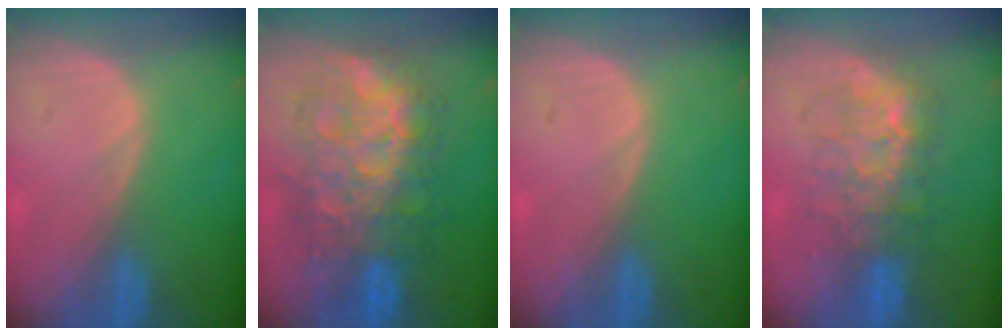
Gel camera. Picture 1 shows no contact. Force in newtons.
{"total": 12.2, "press": 12.2, "slide": 1.1}
{"total": 0.0}
{"total": 8.0, "press": 7.8, "slide": 1.8}